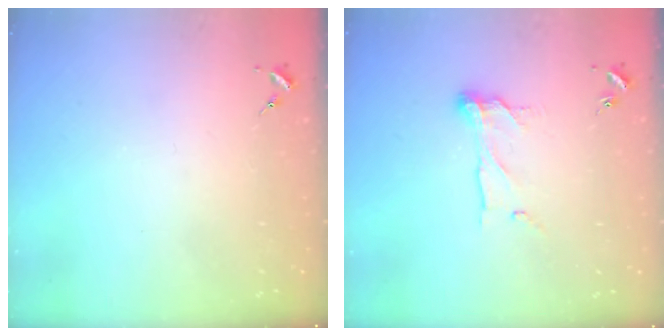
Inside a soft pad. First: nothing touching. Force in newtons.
{"total": 9.5, "press": 9.5, "slide": 0.4}